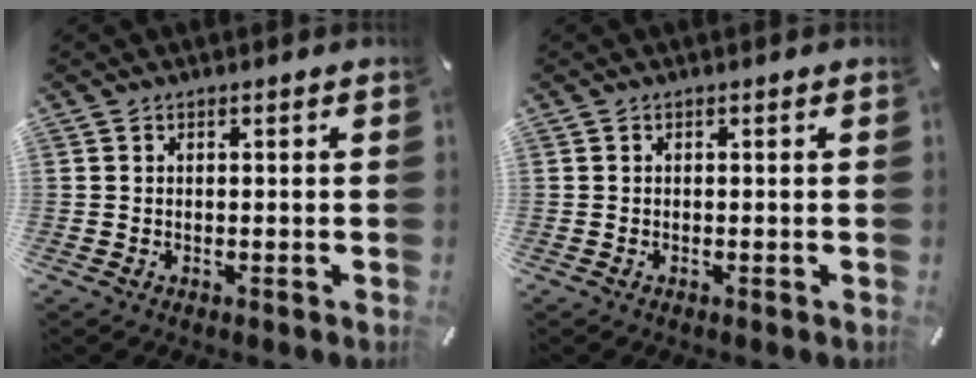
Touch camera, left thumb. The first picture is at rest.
{"total": 0.0}